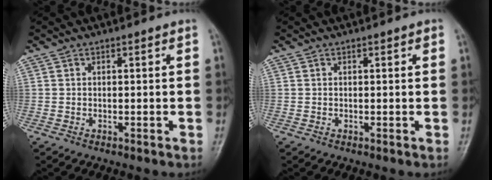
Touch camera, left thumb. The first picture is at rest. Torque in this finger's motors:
{"motor_torque": [-0.20, -0.11, -0.29, -0.27, 0.00]}